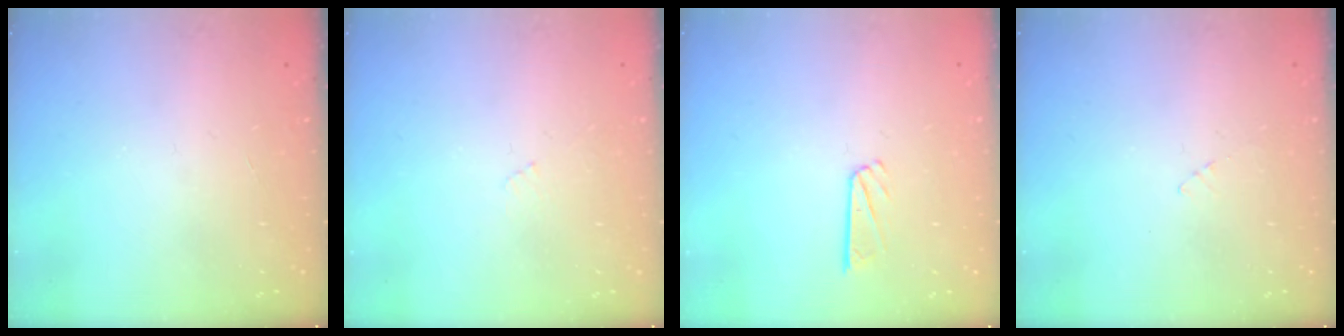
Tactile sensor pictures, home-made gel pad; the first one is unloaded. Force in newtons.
{"total": 3.9, "press": 3.9, "slide": 0.5}
{"total": 5.9, "press": 5.9, "slide": 0.4}
{"total": 2.3, "press": 2.3, "slide": 0.2}